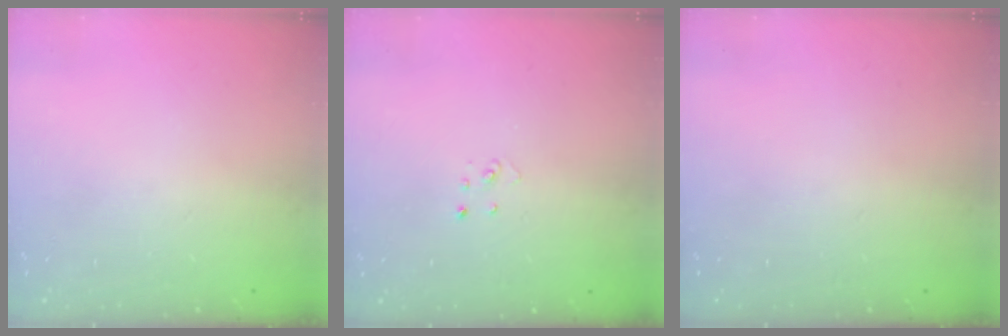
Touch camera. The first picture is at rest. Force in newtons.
{"total": 1.9, "press": 1.9, "slide": 0.2}
{"total": 0.0}